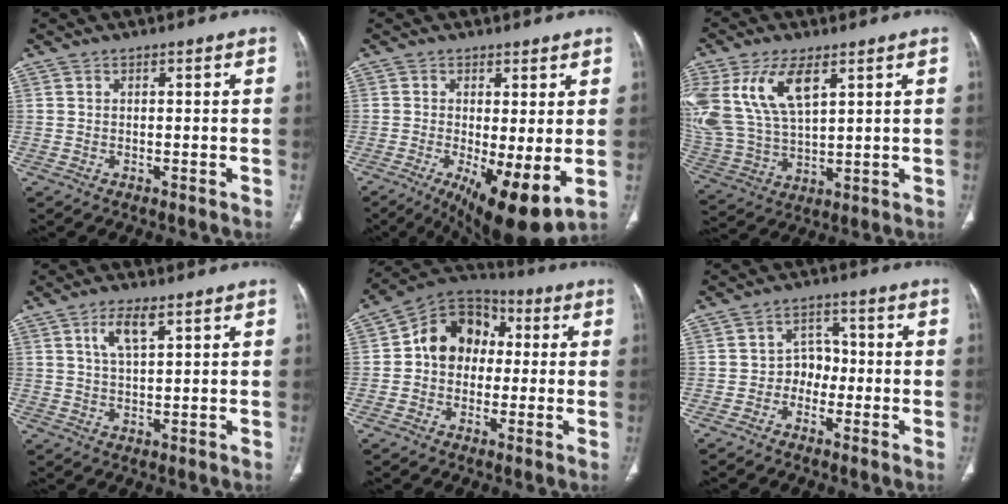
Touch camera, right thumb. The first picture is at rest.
{"total": 11.8, "force": [-2.3, 3.5, 11.0], "torque": [-0.176, -0.024, -0.024]}
{"total": 16.9, "force": [7.1, 8.5, 12.8], "torque": [-0.274, -0.019, 0.147]}
{"total": 5.2, "force": [2.6, 1.7, 4.1], "torque": [-0.080, -0.008, 0.054]}
{"total": 12.8, "force": [1.0, 10.3, 7.6], "torque": [-0.087, 0.033, 0.002]}
{"total": 4.5, "force": [-1.4, 3.7, 2.1], "torque": [0.001, 0.021, -0.035]}